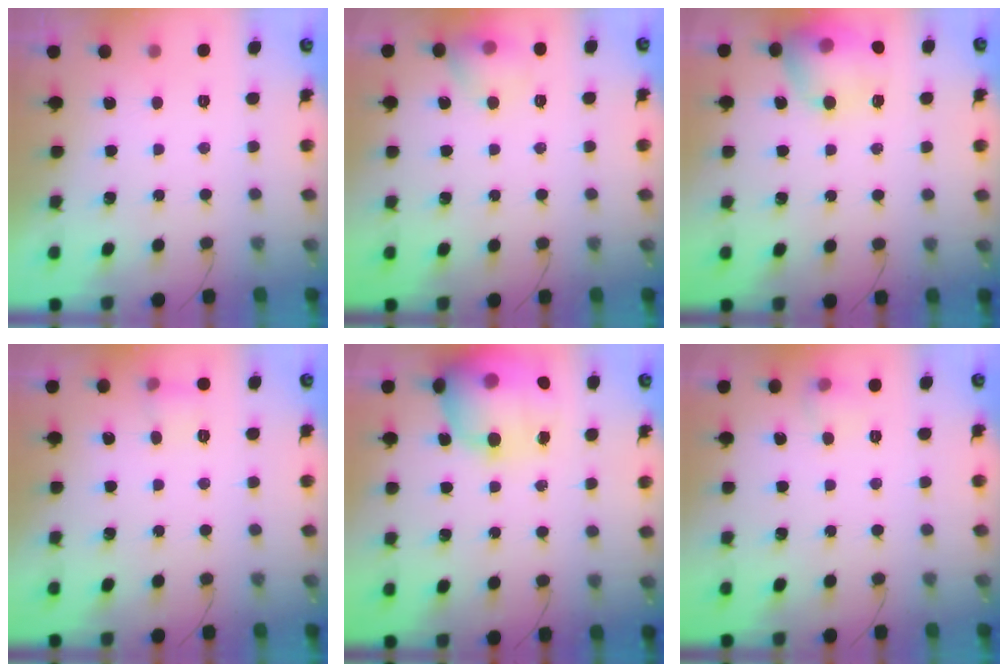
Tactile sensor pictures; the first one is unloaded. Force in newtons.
{"total": 8.1, "press": 8.0, "slide": 1.5}
{"total": 15.4, "press": 15.3, "slide": 1.5}
{"total": 5.8, "press": 5.5, "slide": 1.7}
{"total": 22.1, "press": 21.7, "slide": 3.9}
{"total": 6.3, "press": 6.2, "slide": 1.2}